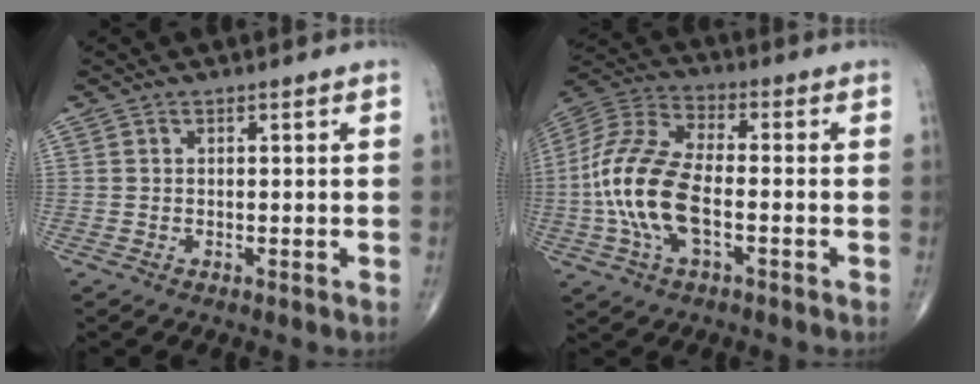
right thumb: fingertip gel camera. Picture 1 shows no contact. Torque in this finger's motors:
{"motor_torque": [2.65, 2.36, 1.67, 0.09, 0.48]}